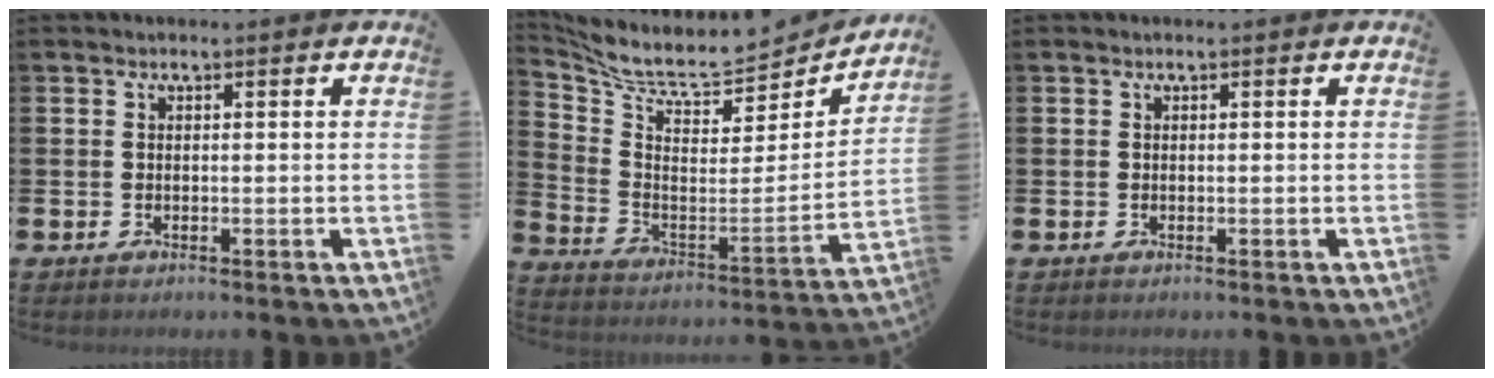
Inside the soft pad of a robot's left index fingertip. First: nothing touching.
{"total": 8.3, "force": [7.3, 2.4, 3.1], "torque": [-0.088, -0.065, 0.119]}
{"total": 0.0}